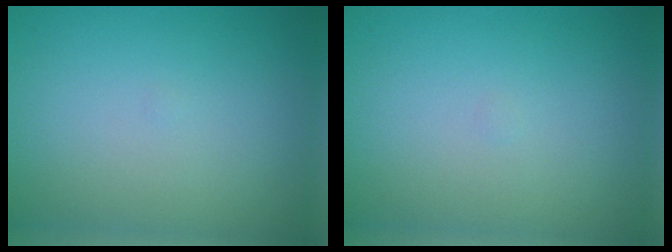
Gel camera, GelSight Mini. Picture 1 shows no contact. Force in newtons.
{"total": 0.0}